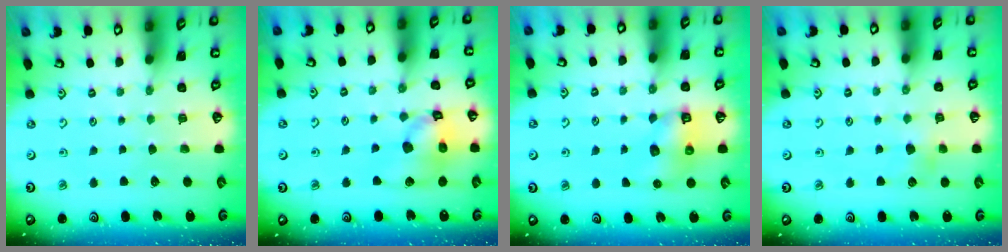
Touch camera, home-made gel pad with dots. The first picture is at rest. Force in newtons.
{"total": 13.3, "press": 13.1, "slide": 1.9}
{"total": 6.4, "press": 6.4, "slide": 0.7}
{"total": 4.1, "press": 4.0, "slide": 1.0}